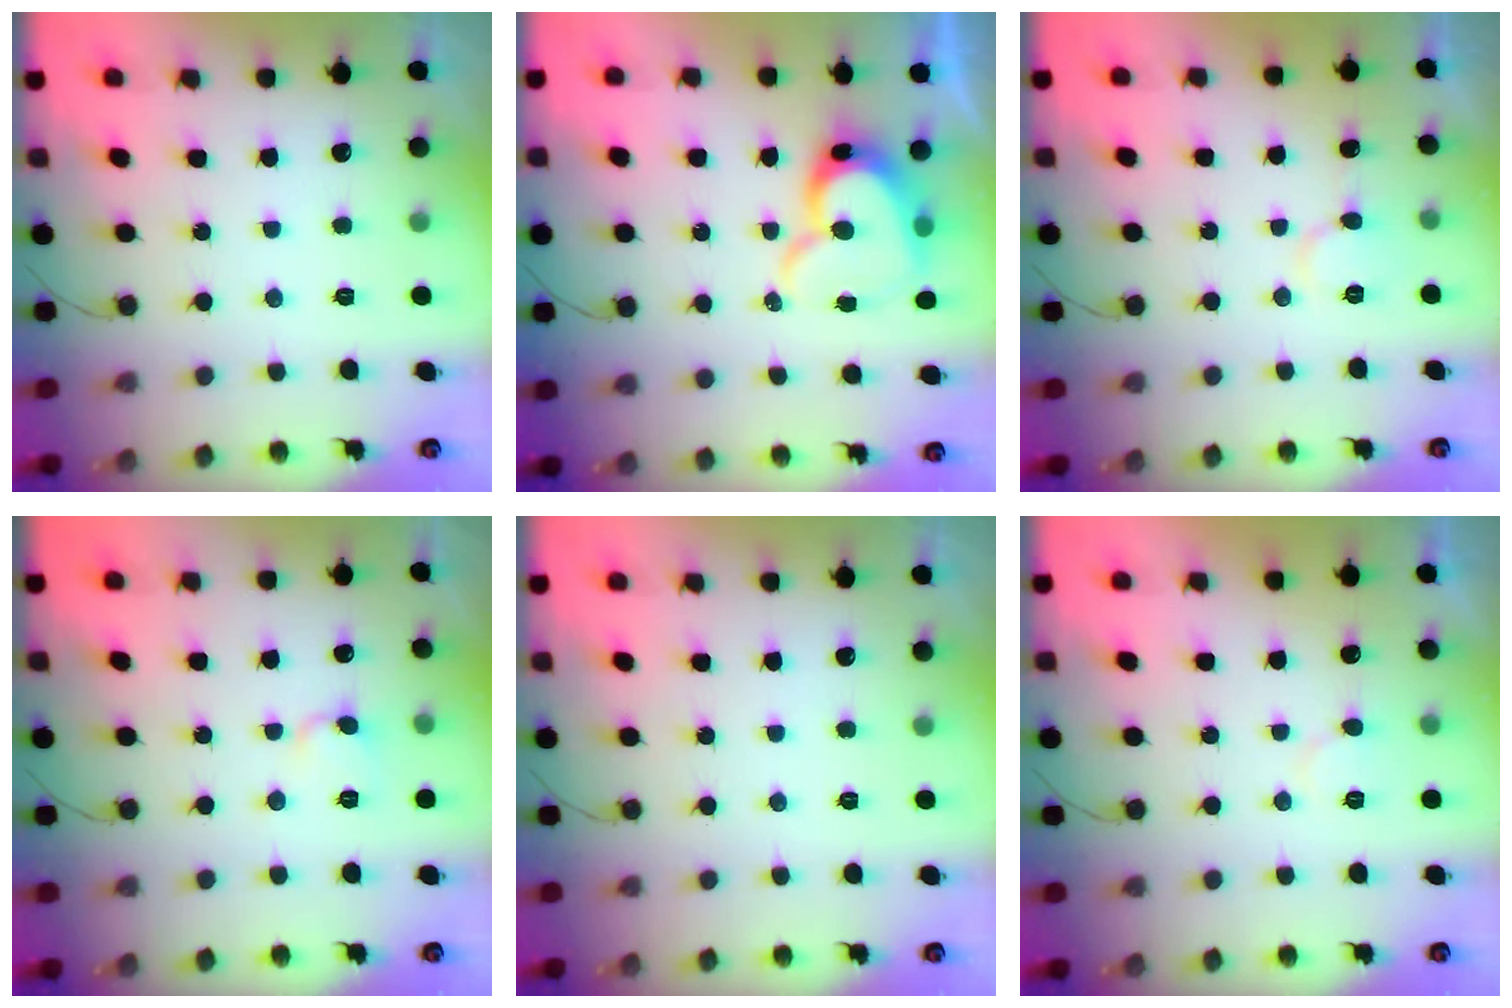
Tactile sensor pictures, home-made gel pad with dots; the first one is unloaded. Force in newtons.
{"total": 13.2, "press": 13.2, "slide": 1.1}
{"total": 6.6, "press": 6.6, "slide": 0.4}
{"total": 4.8, "press": 4.8, "slide": 0.3}
{"total": 0.0}
{"total": 5.4, "press": 5.4, "slide": 0.5}